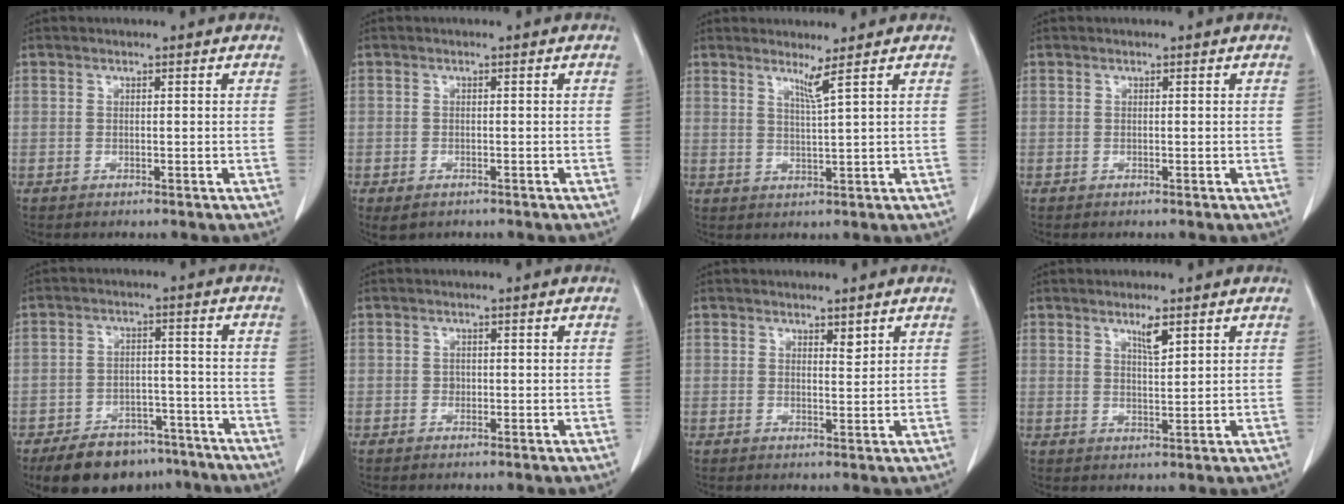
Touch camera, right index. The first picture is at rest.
{"total": 2.2, "force": [-1.4, 1.3, 1.2], "torque": [-0.025, -0.005, -0.014]}
{"total": 2.4, "force": [1.6, -1.2, 1.4], "torque": [-0.034, -0.021, 0.036]}
{"total": 0.0}
{"total": 12.3, "force": [-9.6, 6.2, 4.4], "torque": [-0.061, 0.012, -0.142]}
{"total": 0.6, "force": [-0.1, 0.6, 0.2], "torque": [0.002, 0.003, -0.002]}
{"total": 1.4, "force": [1.1, 0.4, 0.7], "torque": [-0.014, -0.009, 0.017]}
{"total": 3.0, "force": [1.9, 0.4, 2.3], "torque": [-0.044, -0.004, 0.034]}